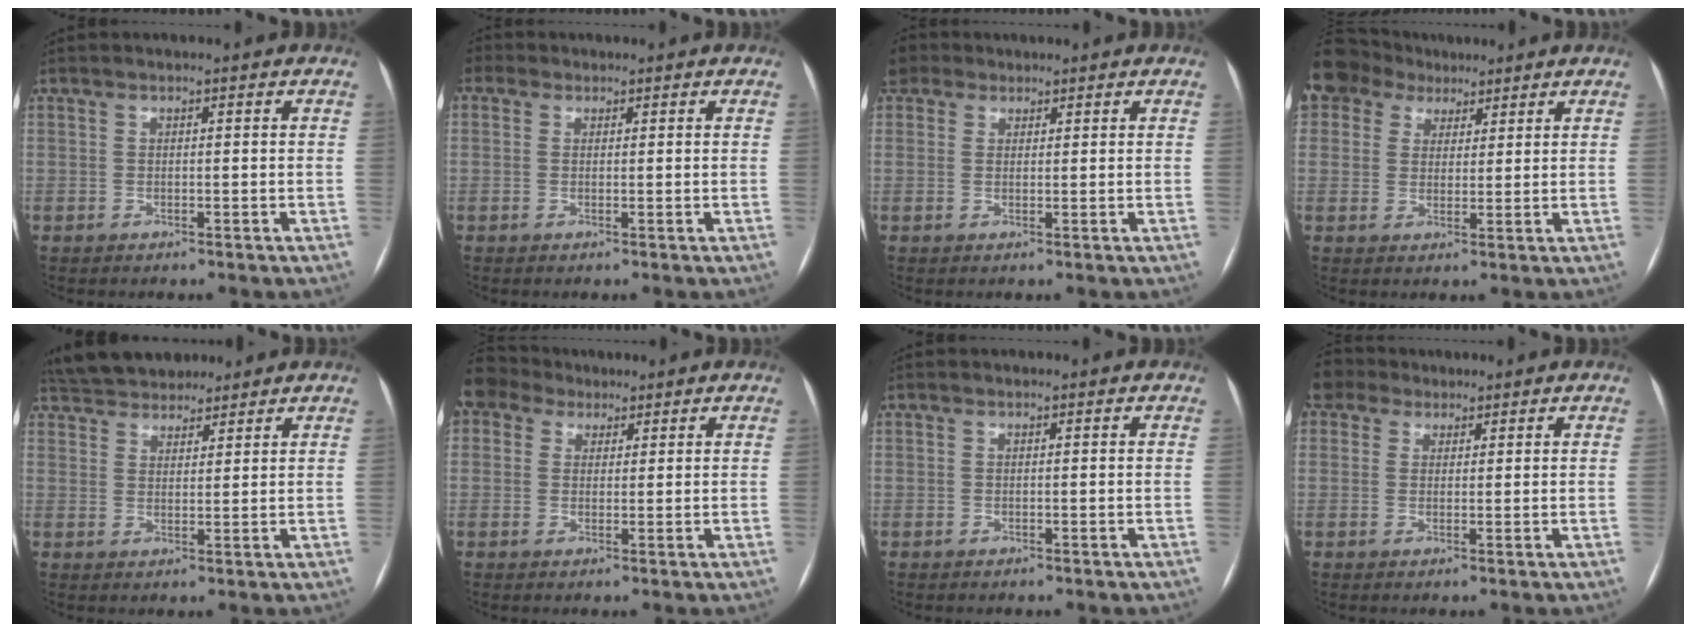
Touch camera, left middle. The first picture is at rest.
{"total": 1.9, "force": [0.9, 1.6, 0.6], "torque": [-0.033, 0.015, 0.022]}
{"total": 3.0, "force": [2.6, 1.5, -0.2], "torque": [-0.007, 0.017, 0.053]}
{"total": 9.4, "force": [6.2, 6.8, 1.8], "torque": [-0.054, 0.039, 0.117]}
{"total": 10.9, "force": [9.7, 3.9, 3.0], "torque": [-0.053, 0.031, 0.160]}
{"total": 5.1, "force": [4.1, 3.1, 0.4], "torque": [-0.016, 0.029, 0.083]}
{"total": 0.0}
{"total": 3.0, "force": [2.6, 1.4, -0.6], "torque": [0.005, 0.017, 0.049]}